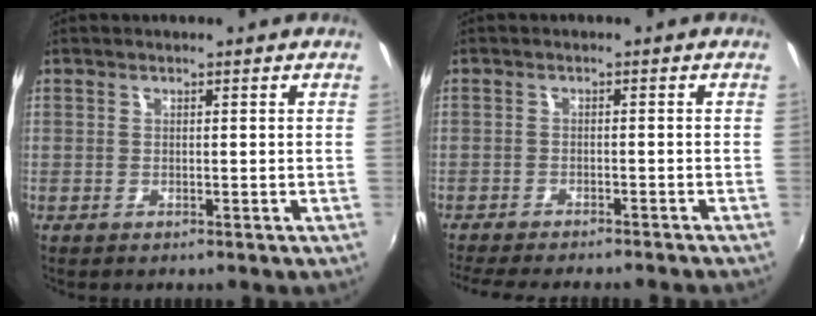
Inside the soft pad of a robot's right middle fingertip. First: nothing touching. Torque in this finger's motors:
{"motor_torque": [1.02, -1.11, 0.10, 0.07]}